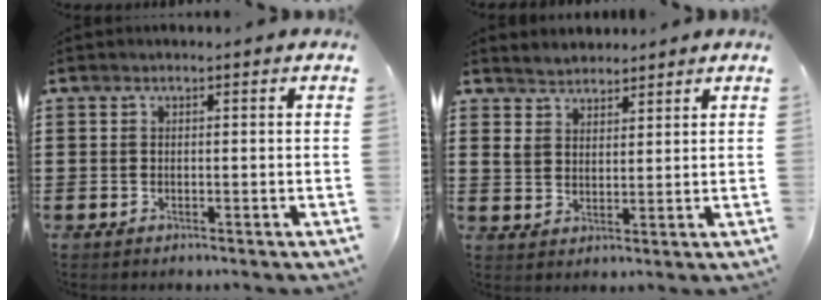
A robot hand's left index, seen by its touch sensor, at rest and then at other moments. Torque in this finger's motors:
{"motor_torque": [0.58, -0.66, 0.01, 0.03]}